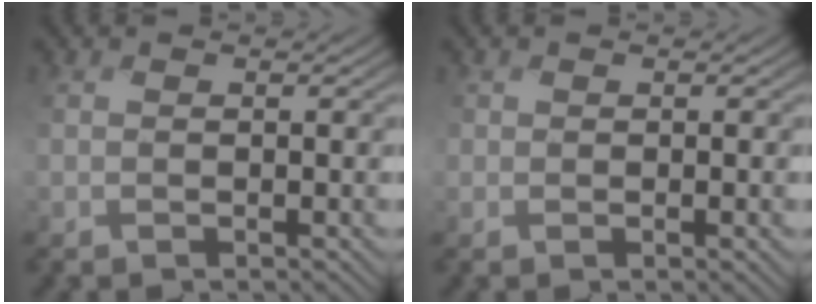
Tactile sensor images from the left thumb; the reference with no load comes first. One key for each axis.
{"total": 1.3, "fx": 0.3, "fy": 0.9, "fz": 0.8, "tx": -0.019, "ty": -0.003, "tz": 0.006}